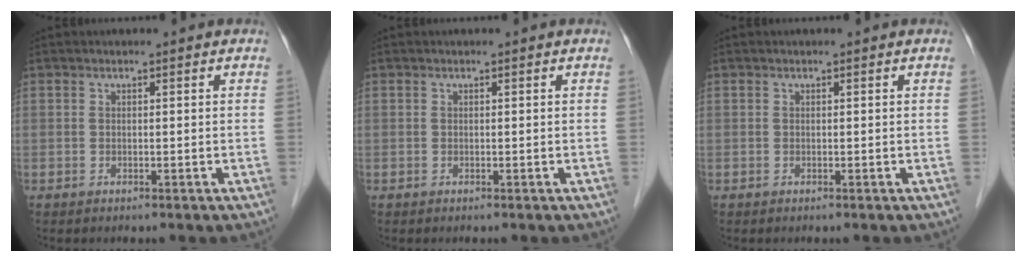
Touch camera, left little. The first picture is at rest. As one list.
[{"total": 0.0}, {"total": 0.0}]